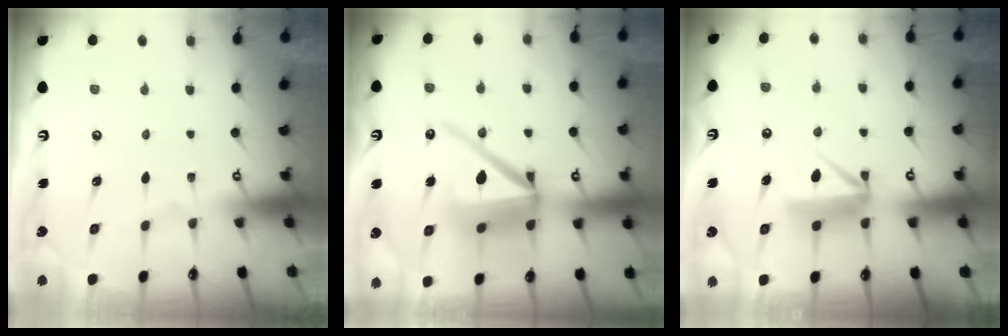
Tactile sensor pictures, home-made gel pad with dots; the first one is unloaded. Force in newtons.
{"total": 15.5, "press": 15.4, "slide": 1.8}
{"total": 7.7, "press": 7.7, "slide": 0.4}